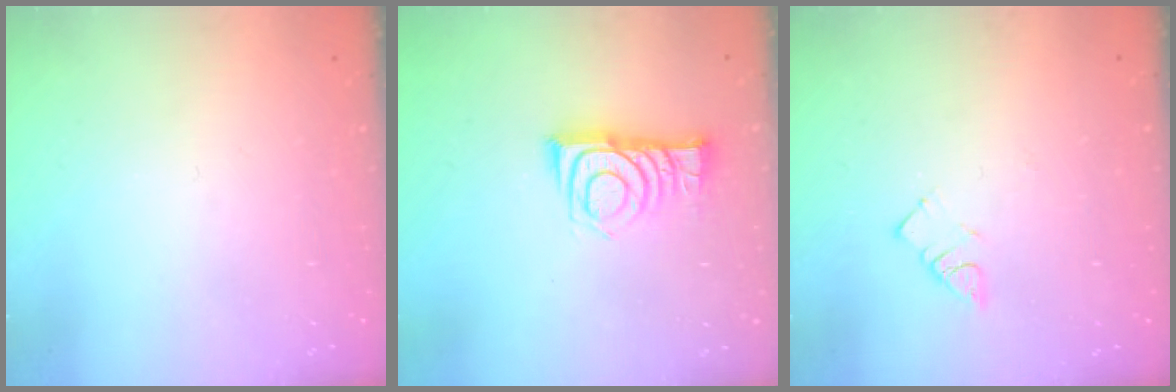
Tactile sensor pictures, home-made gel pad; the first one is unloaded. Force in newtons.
{"total": 9.7, "press": 9.7, "slide": 0.4}
{"total": 3.6, "press": 3.6, "slide": 0.4}